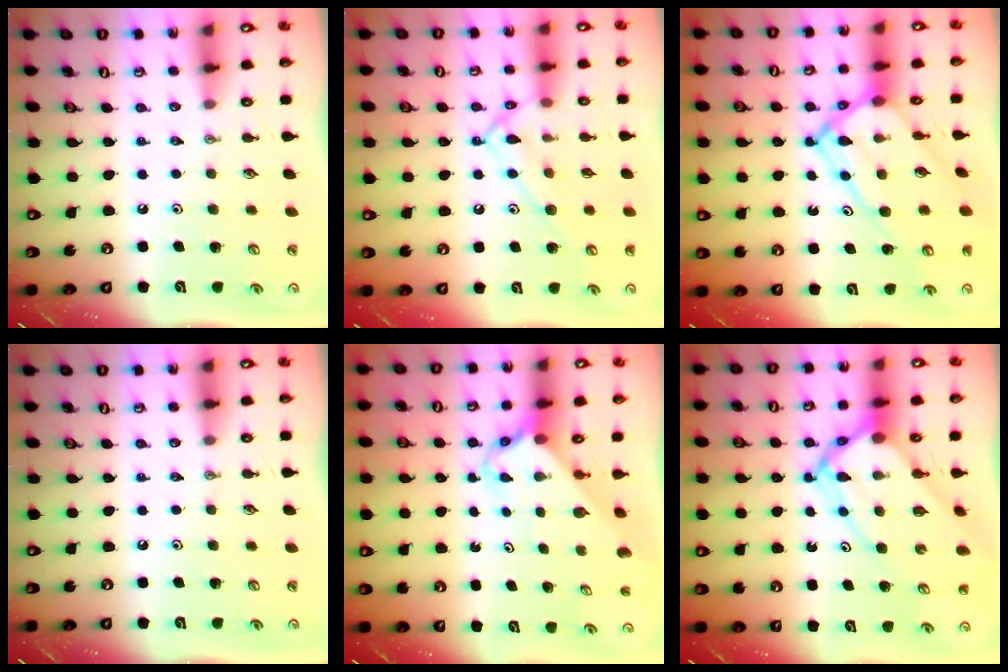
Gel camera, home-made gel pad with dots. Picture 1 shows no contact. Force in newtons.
{"total": 12.6, "press": 12.6, "slide": 0.8}
{"total": 15.5, "press": 15.4, "slide": 1.5}
{"total": 0.0}
{"total": 2.7, "press": 2.7, "slide": 0.2}
{"total": 13.1, "press": 13.0, "slide": 1.2}